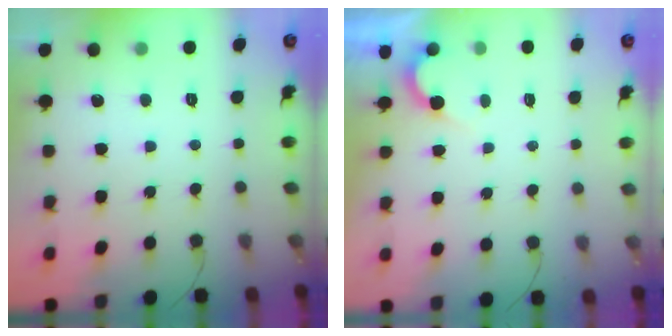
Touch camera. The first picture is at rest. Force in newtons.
{"total": 2.3, "press": 2.3, "slide": 0.1}